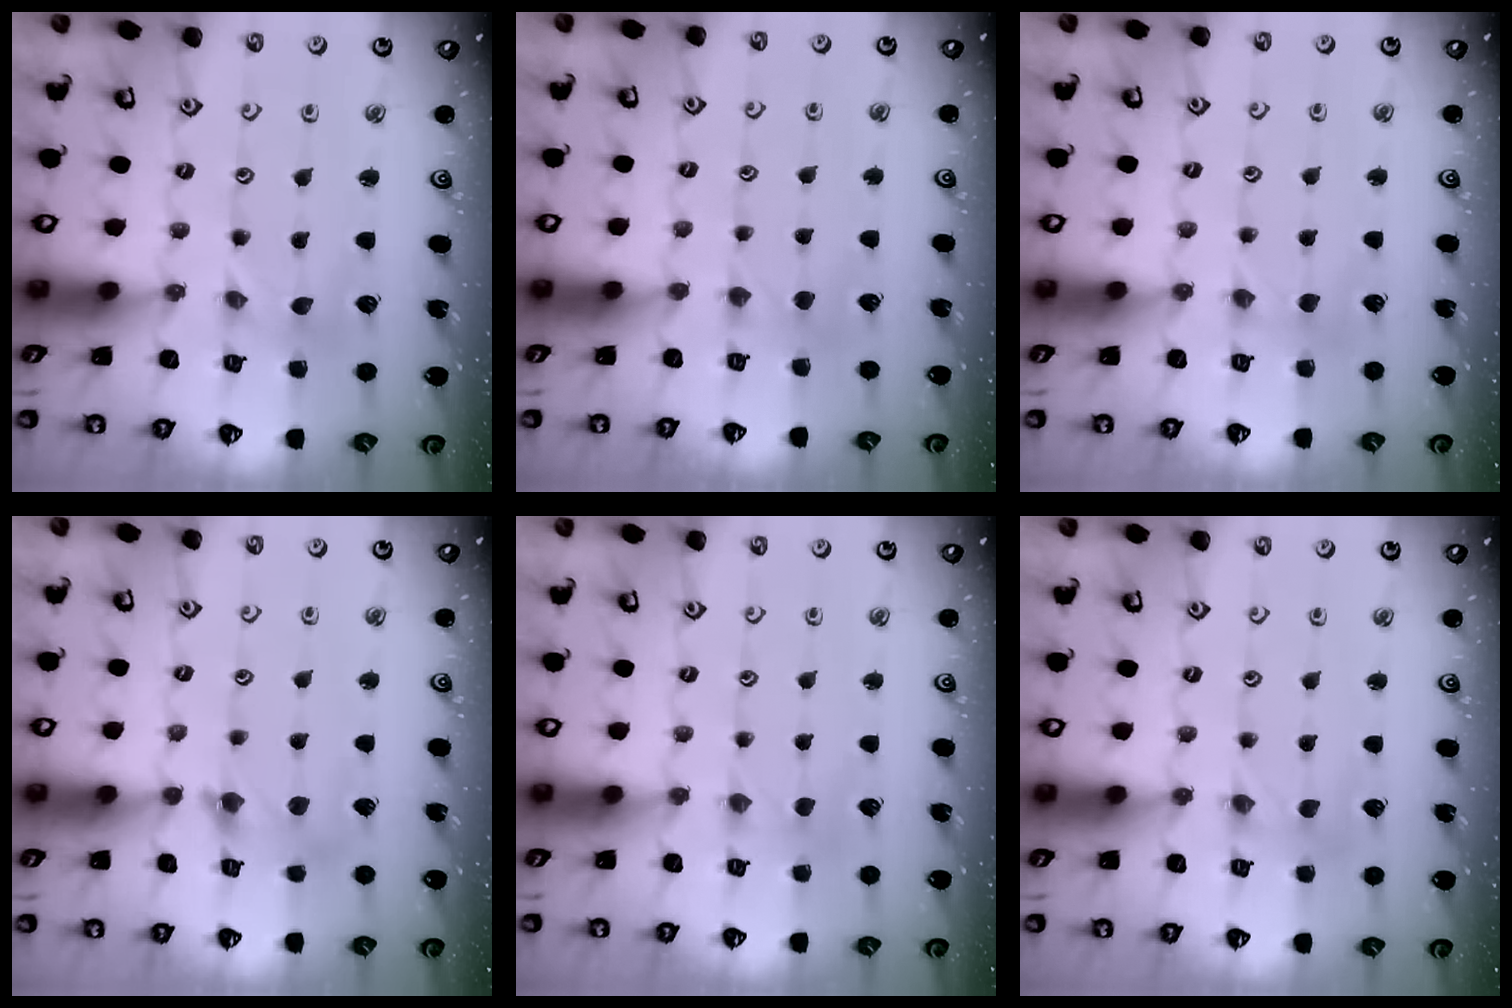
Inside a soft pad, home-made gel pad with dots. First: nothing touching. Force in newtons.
{"total": 2.8, "press": 2.7, "slide": 0.5}
{"total": 1.5, "press": 1.5, "slide": 0.3}
{"total": 5.7, "press": 5.7, "slide": 0.5}
{"total": 0.0}
{"total": 0.0}